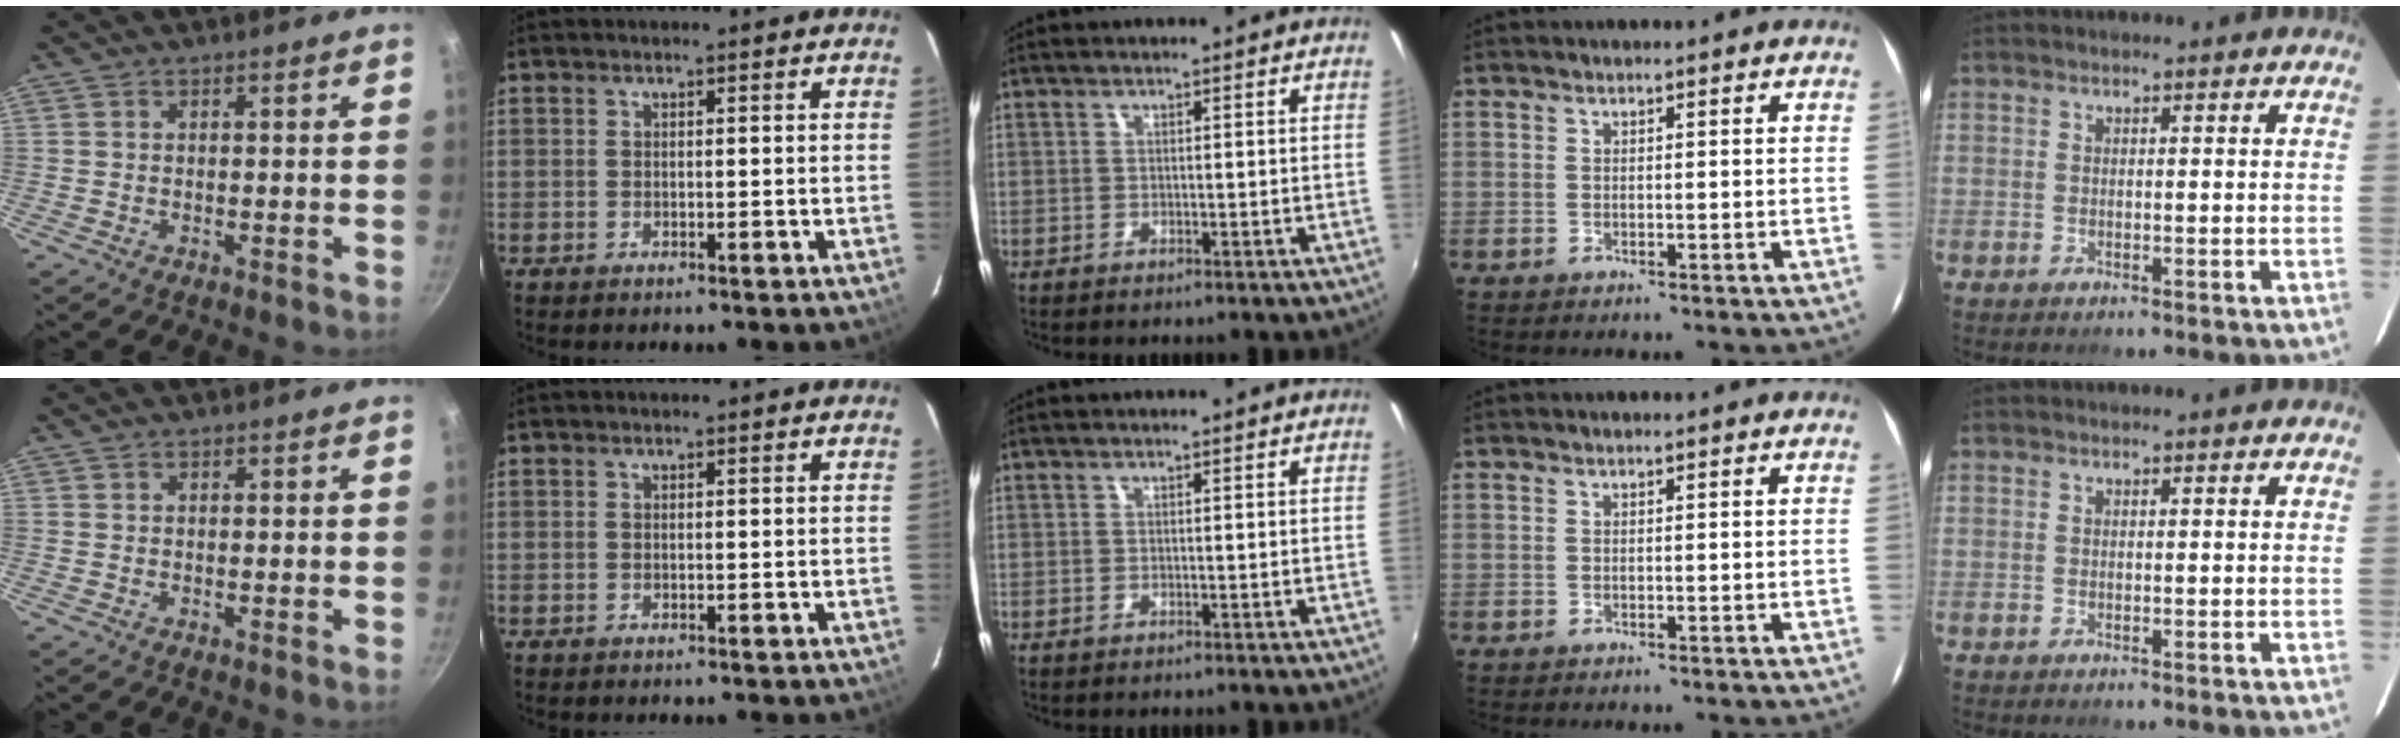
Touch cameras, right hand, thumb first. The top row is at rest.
{}